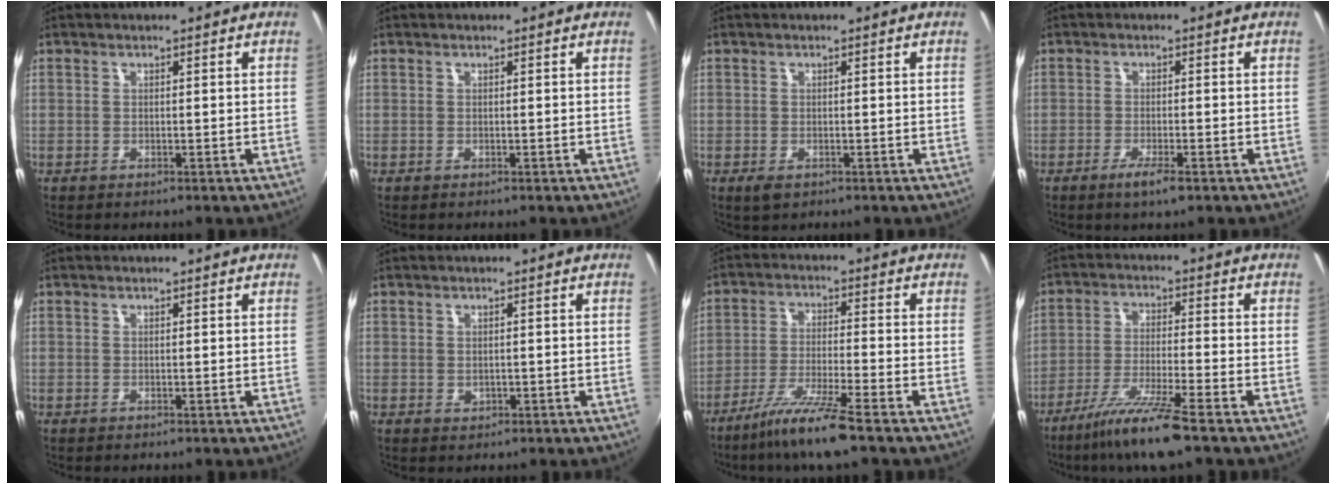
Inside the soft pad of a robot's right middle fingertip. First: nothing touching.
{"total": 0.0}
{"total": 1.9, "force": [-1.0, 1.0, 1.2], "torque": [-0.023, -0.006, -0.016]}
{"total": 3.6, "force": [-2.2, 0.6, 2.8], "torque": [-0.062, -0.010, -0.044]}
{"total": 0.0}
{"total": 0.9, "force": [-0.1, 0.8, 0.3], "torque": [-0.002, -0.001, 0.000]}
{"total": 9.4, "force": [-7.1, -0.7, 6.2], "torque": [-0.133, -0.015, -0.128]}
{"total": 10.4, "force": [-7.8, -0.3, 6.9], "torque": [-0.150, -0.020, -0.140]}